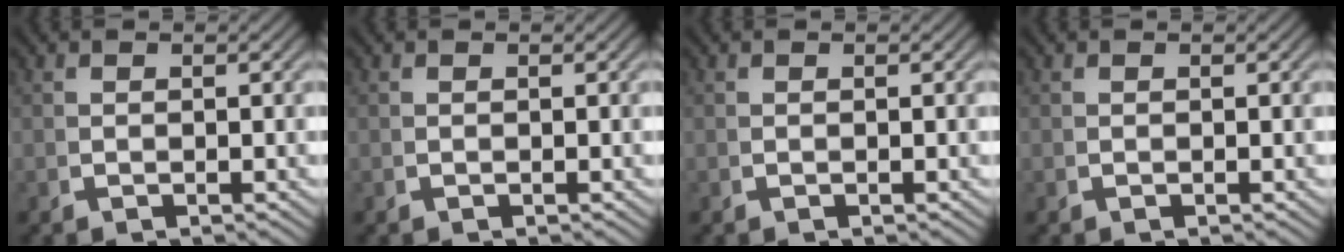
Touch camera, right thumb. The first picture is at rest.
{"total": 0.0}
{"total": 0.0}
{"total": 0.0}